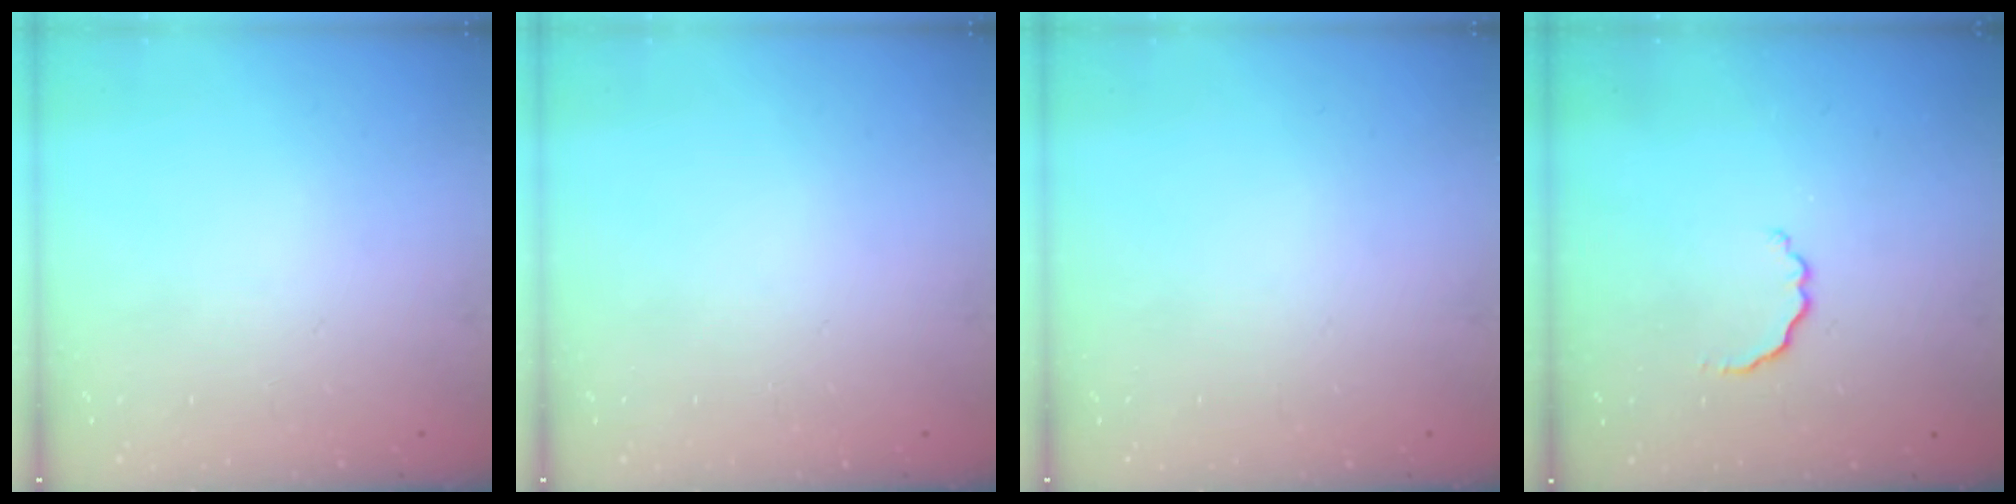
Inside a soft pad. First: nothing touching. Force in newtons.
{"total": 0.0}
{"total": 0.0}
{"total": 2.7, "press": 2.6, "slide": 0.8}